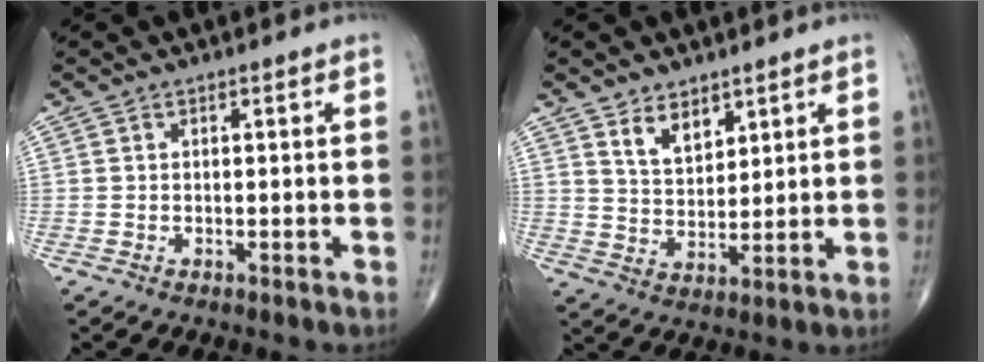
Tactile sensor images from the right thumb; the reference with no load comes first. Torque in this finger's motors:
{"motor_torque": [-0.10, 0.13, 0.08, 0.17, 0.20]}